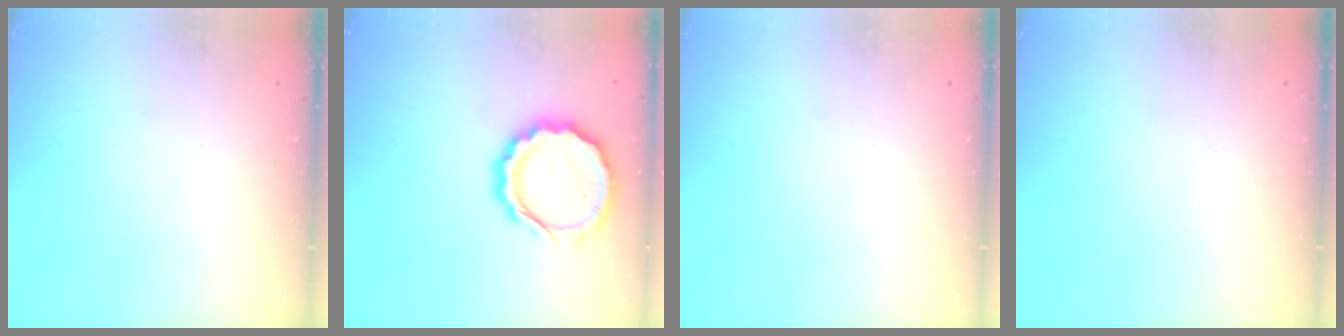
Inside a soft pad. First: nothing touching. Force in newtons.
{"total": 15.4, "press": 15.1, "slide": 3.0}
{"total": 0.0}
{"total": 0.0}